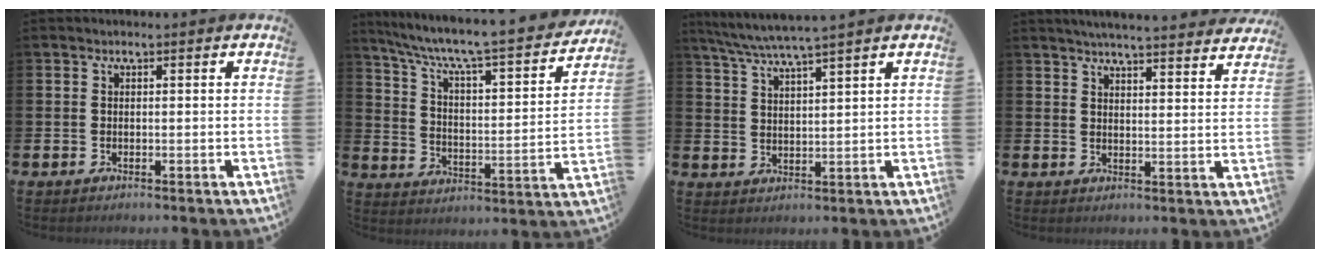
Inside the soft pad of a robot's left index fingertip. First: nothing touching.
{"total": 6.9, "force": [6.2, 0.8, 3.1], "torque": [-0.092, -0.054, 0.097]}
{"total": 5.0, "force": [4.7, -0.5, 1.8], "torque": [-0.053, -0.020, 0.083]}
{"total": 4.9, "force": [4.8, -0.3, 0.7], "torque": [-0.017, -0.032, 0.084]}